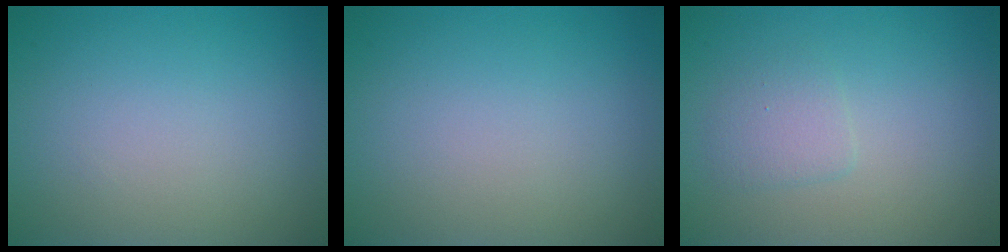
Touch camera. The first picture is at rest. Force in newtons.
{"total": 0.0}
{"total": 1.6, "press": 1.6, "slide": 0.1}